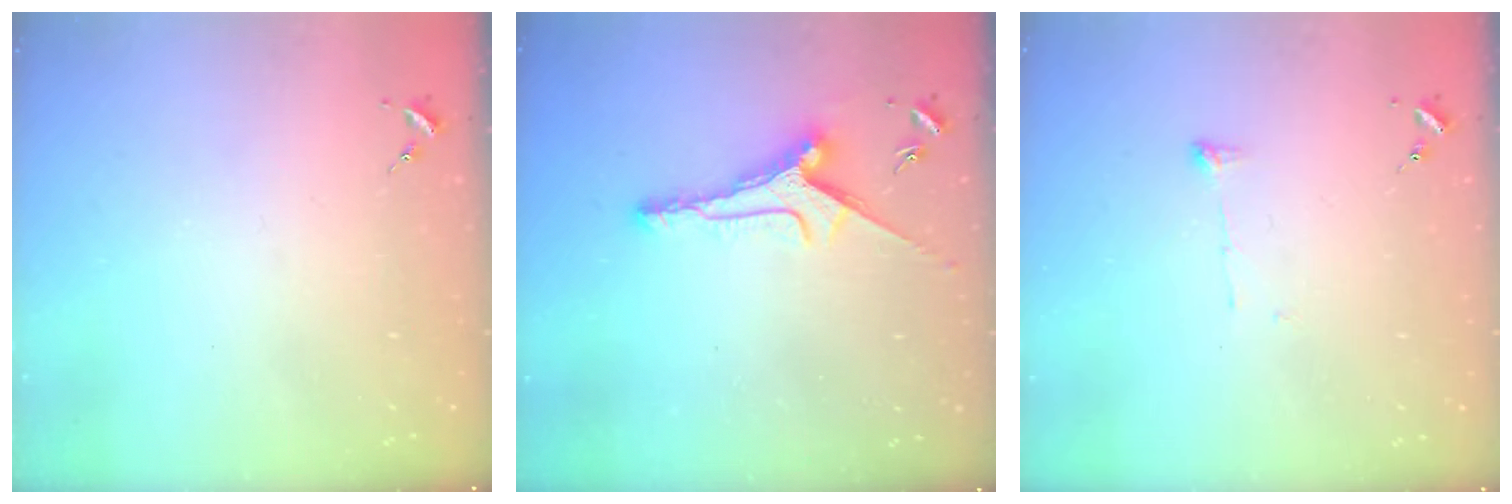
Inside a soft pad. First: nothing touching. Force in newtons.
{"total": 8.4, "press": 8.4, "slide": 0.4}
{"total": 4.6, "press": 4.5, "slide": 0.7}